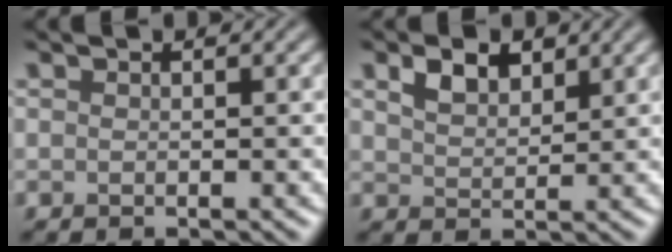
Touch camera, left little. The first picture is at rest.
{"total": 2.7, "force": [1.7, 1.5, 1.5], "torque": [-0.033, 0.002, 0.035]}